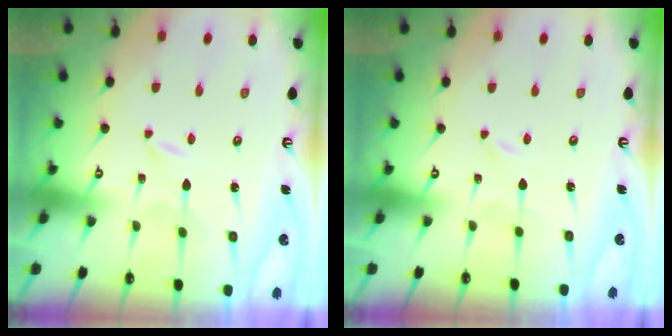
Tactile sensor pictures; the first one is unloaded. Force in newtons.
{"total": 0.0}